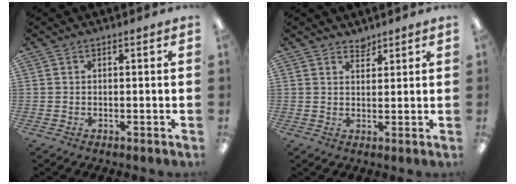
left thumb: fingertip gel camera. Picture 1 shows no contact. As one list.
[{"total": 2.4, "force": [2.3, 0.8, 0.0], "torque": [0.005, -0.014, 0.043]}]